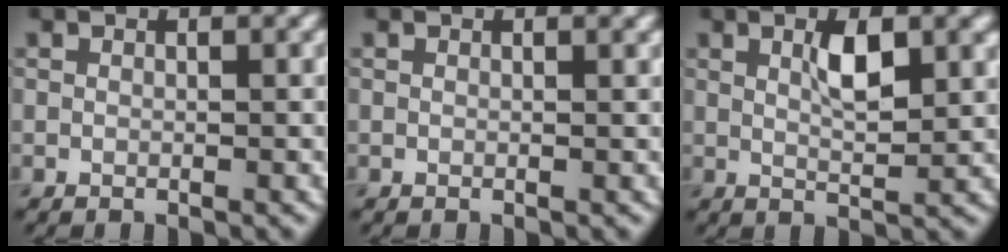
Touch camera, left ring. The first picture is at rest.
{"total": 0.6, "force": [0.4, 0.2, 0.4], "torque": [-0.001, 0.004, 0.005]}
{"total": 3.7, "force": [1.2, 1.1, 3.3], "torque": [-0.060, 0.002, 0.021]}